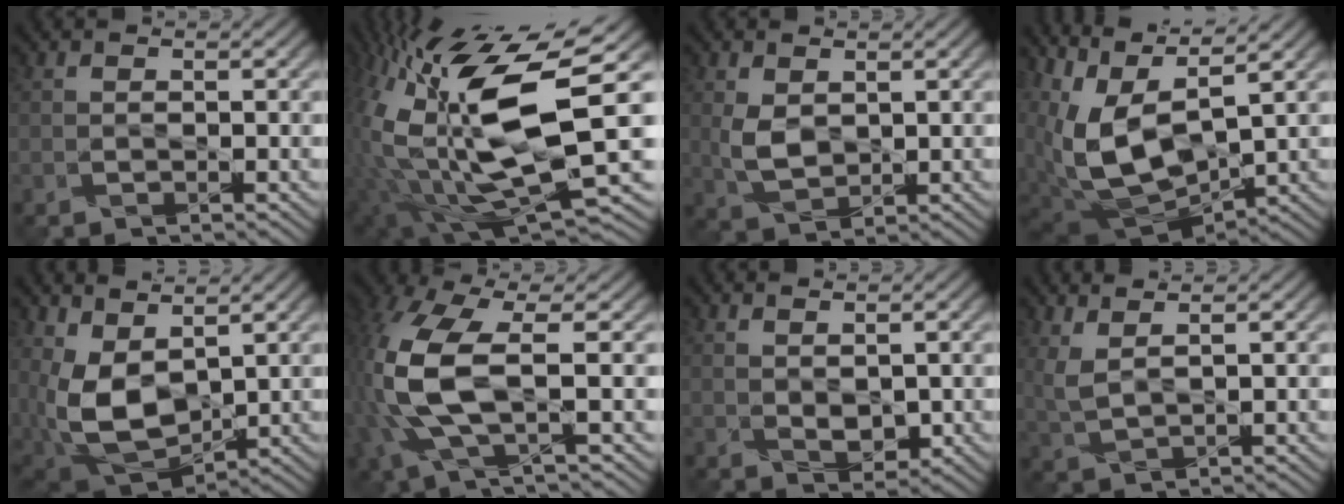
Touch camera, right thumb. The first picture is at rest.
{"total": 17.7, "force": [1.9, 8.5, 15.3], "torque": [-0.353, -0.031, 0.055]}
{"total": 4.0, "force": [0.8, 2.6, 2.8], "torque": [-0.070, -0.001, 0.021]}
{"total": 12.7, "force": [0.7, 4.9, 11.7], "torque": [-0.275, 0.002, 0.031]}
{"total": 11.6, "force": [2.4, 6.6, 9.2], "torque": [-0.222, -0.010, 0.054]}
{"total": 10.9, "force": [-0.1, 4.3, 10.0], "torque": [-0.263, 0.003, -0.008]}
{"total": 2.3, "force": [0.6, 1.2, 1.8], "torque": [-0.039, -0.004, 0.017]}
{"total": 3.4, "force": [2.4, 0.9, 2.3], "torque": [-0.072, 0.007, 0.055]}